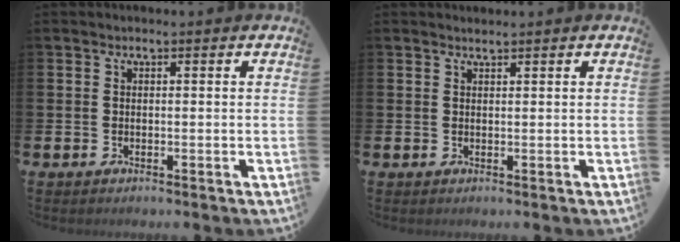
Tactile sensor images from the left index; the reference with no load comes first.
{"total": 0.8, "force": [0.8, 0.0, 0.1], "torque": [-0.001, -0.001, 0.015]}